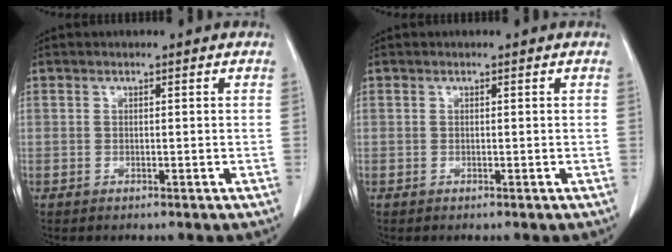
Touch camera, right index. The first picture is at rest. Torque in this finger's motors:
{"motor_torque": [0.00, 0.00, 0.00, 0.00]}